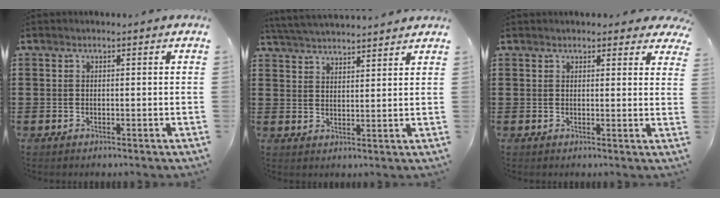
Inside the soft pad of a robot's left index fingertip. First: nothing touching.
{"total": 3.9, "force": [3.8, -0.3, 0.4], "torque": [-0.021, -0.016, 0.068]}
{"total": 2.2, "force": [2.0, 0.6, 0.5], "torque": [-0.008, -0.001, 0.036]}